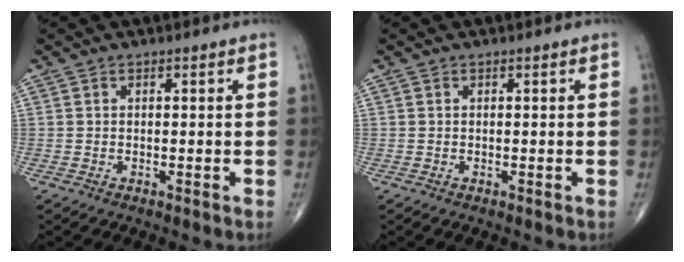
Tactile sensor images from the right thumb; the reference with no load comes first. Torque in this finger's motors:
{"motor_torque": [0.00, 0.00, -0.02, 0.01, 0.00]}